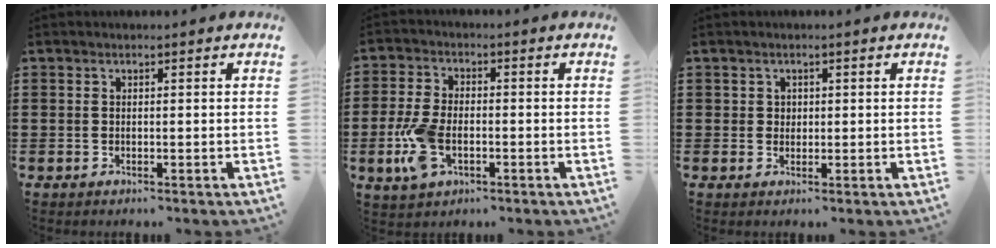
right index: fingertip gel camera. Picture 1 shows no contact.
{"total": 7.4, "force": [-2.1, 4.0, 5.8], "torque": [-0.146, -0.008, -0.044]}
{"total": 1.1, "force": [0.4, 1.0, 0.1], "torque": [-0.007, 0.004, 0.008]}